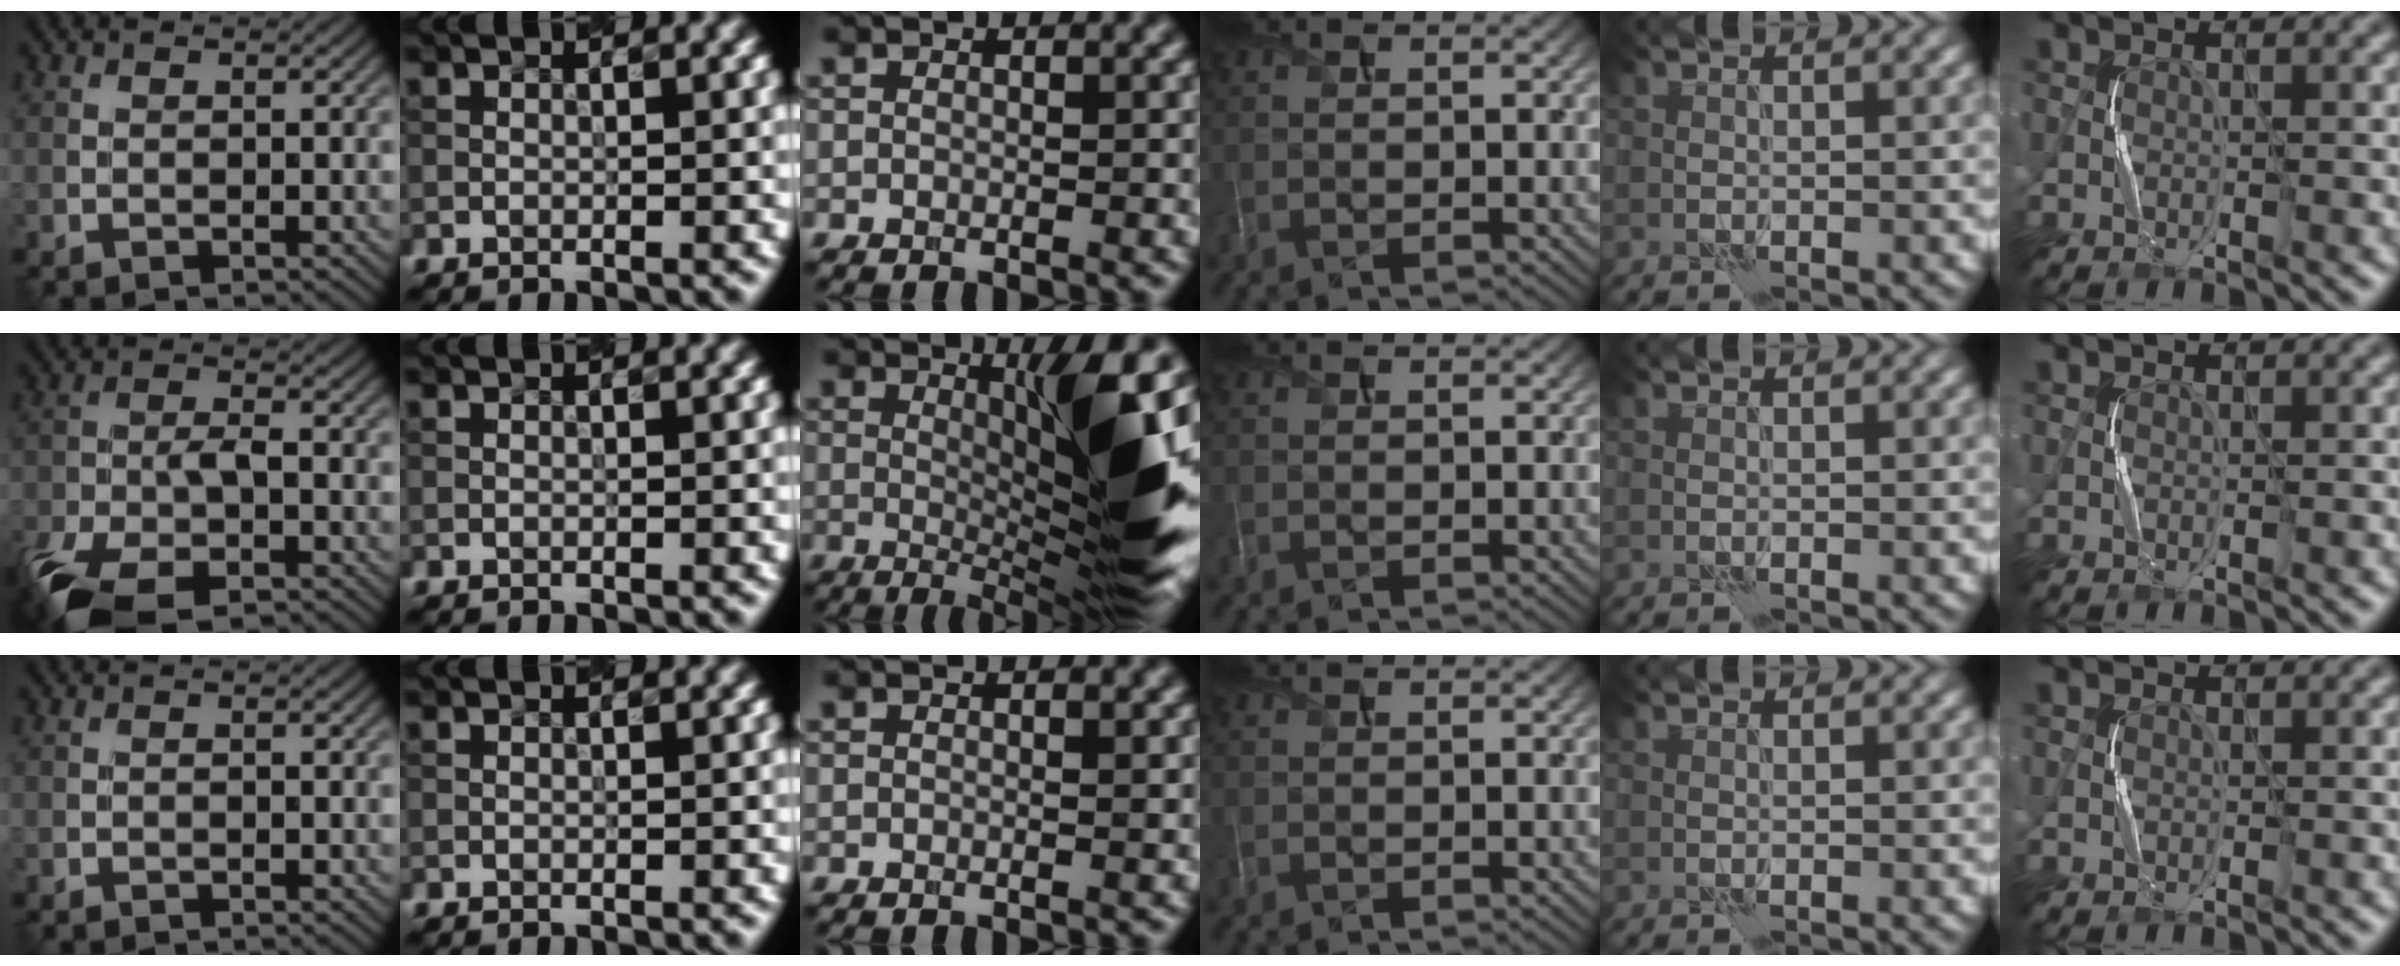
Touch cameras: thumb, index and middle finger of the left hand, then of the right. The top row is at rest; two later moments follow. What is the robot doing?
{"motion": "squeeze", "object": "paper clamp"}